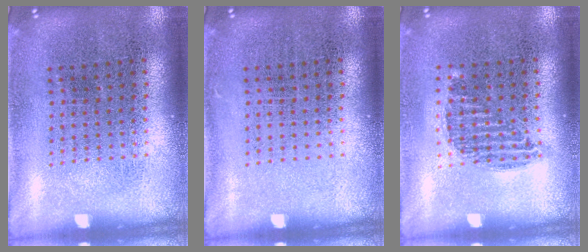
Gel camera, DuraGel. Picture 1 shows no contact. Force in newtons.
{"total": 0.0}
{"total": 0.9, "press": 0.8, "slide": 0.4}